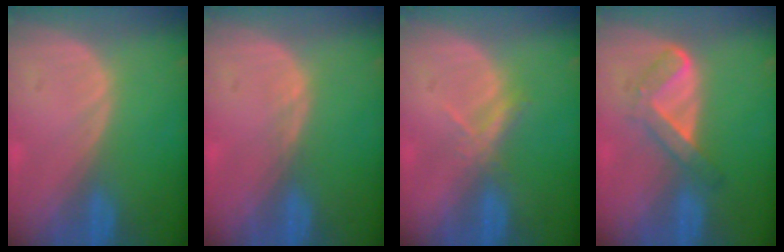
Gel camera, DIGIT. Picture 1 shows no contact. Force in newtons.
{"total": 0.8, "press": 0.6, "slide": 0.5}
{"total": 2.6, "press": 2.5, "slide": 0.9}
{"total": 5.6, "press": 4.7, "slide": 3.0}